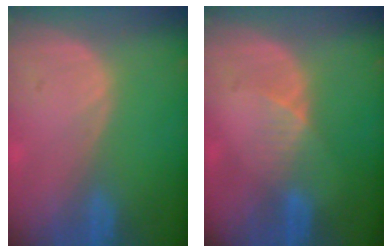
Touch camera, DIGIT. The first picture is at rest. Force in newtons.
{"total": 3.0, "press": 2.6, "slide": 1.5}